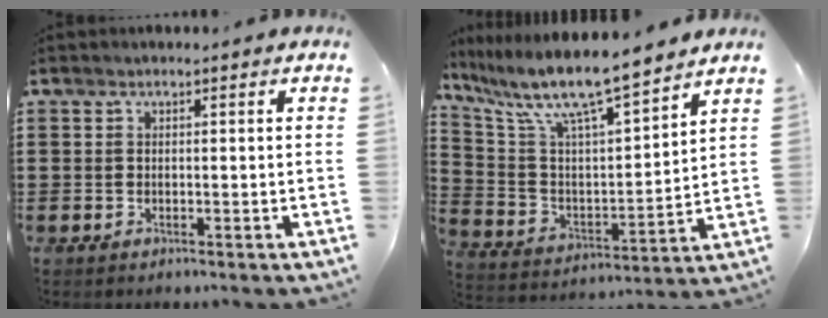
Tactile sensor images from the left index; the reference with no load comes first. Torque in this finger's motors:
{"motor_torque": [1.12, -1.02, 0.43, 0.21]}